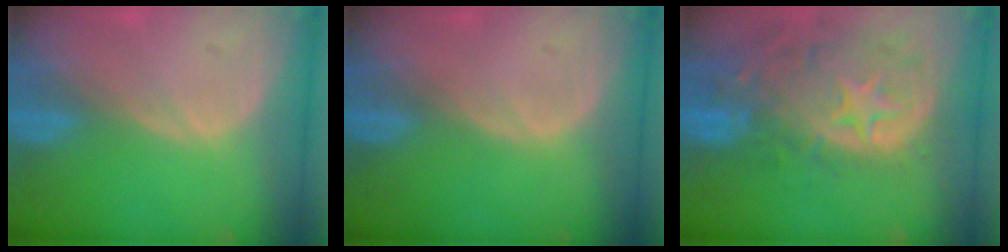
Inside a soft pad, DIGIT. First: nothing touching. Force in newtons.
{"total": 0.0}
{"total": 13.7, "press": 11.3, "slide": 7.8}